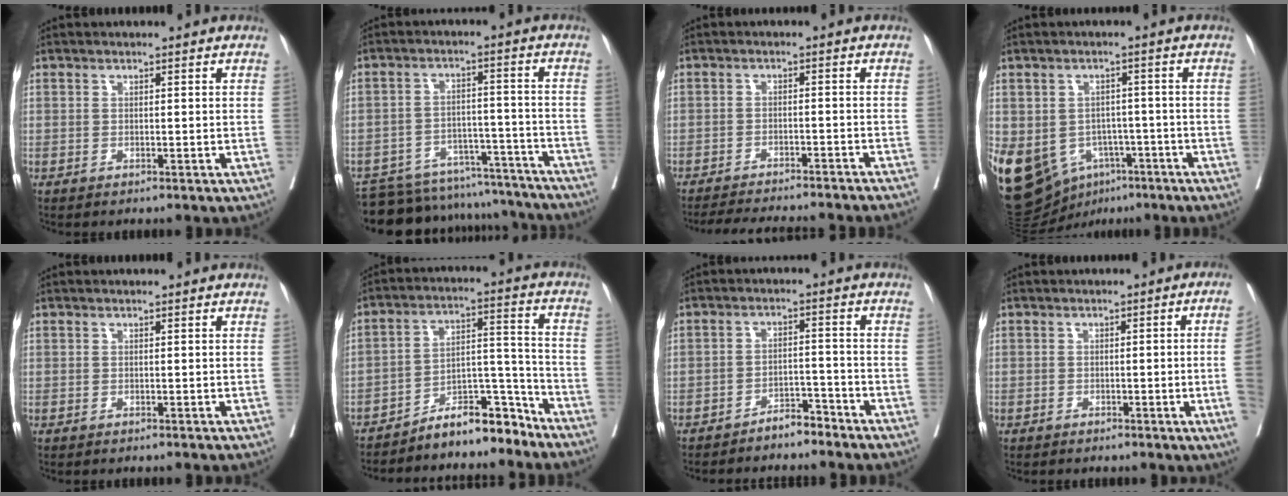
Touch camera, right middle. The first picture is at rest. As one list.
[{"total": 19.5, "force": [-18.1, 5.8, 4.1], "torque": [-0.072, 0.021, -0.241]}, {"total": 13.9, "force": [-12.8, 0.4, 5.4], "torque": [-0.071, -0.018, -0.168]}, {"total": 19.3, "force": [-8.5, 14.5, 9.5], "torque": [-0.240, 0.002, -0.111]}, {"total": 0.0}, {"total": 8.9, "force": [-8.0, 2.2, 3.3], "torque": [-0.045, 0.043, -0.134]}, {"total": 3.8, "force": [-3.5, 1.1, 1.2], "torque": [-0.014, 0.003, -0.059]}, {"total": 6.5, "force": [-1.2, -1.6, 6.1], "torque": [-0.070, -0.007, -0.014]}]